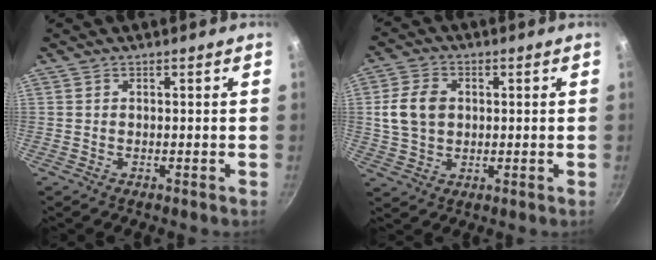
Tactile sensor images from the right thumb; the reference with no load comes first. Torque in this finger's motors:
{"motor_torque": [-0.36, 0.37, 0.11, -0.12, 0.05]}